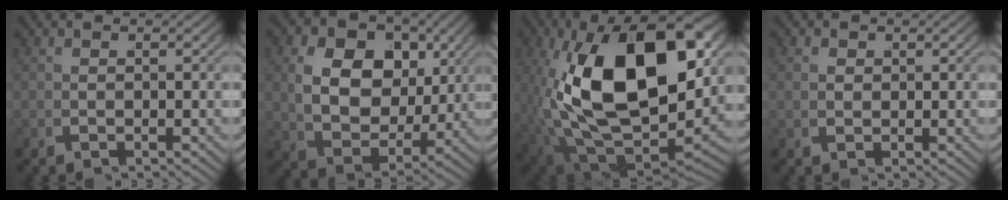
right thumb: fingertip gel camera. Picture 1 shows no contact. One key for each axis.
{"total": 10.8, "fx": 1.7, "fy": 7.8, "fz": 7.4, "tx": -0.151, "ty": -0.032, "tz": 0.034}
{"total": 20.9, "fx": -0.4, "fy": 11.6, "fz": 17.4, "tx": -0.359, "ty": -0.057, "tz": 0.027}
{"total": 1.1, "fx": 0.7, "fy": 0.8, "fz": 0.5, "tx": -0.007, "ty": -0.003, "tz": 0.019}